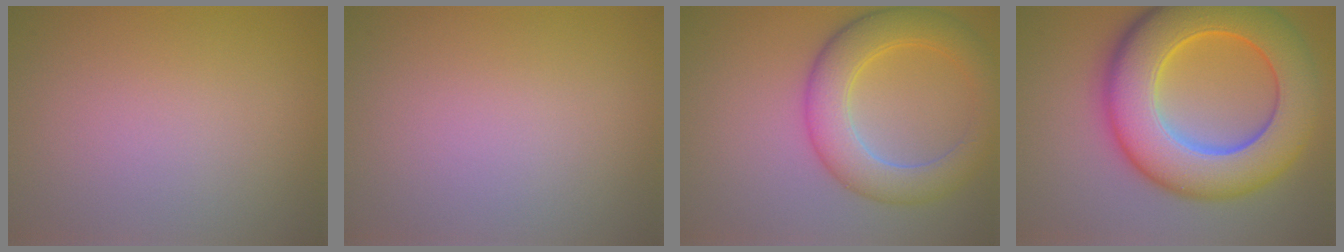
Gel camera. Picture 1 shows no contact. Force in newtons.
{"total": 0.0}
{"total": 6.4, "press": 6.4, "slide": 0.1}
{"total": 12.7, "press": 12.7, "slide": 0.2}